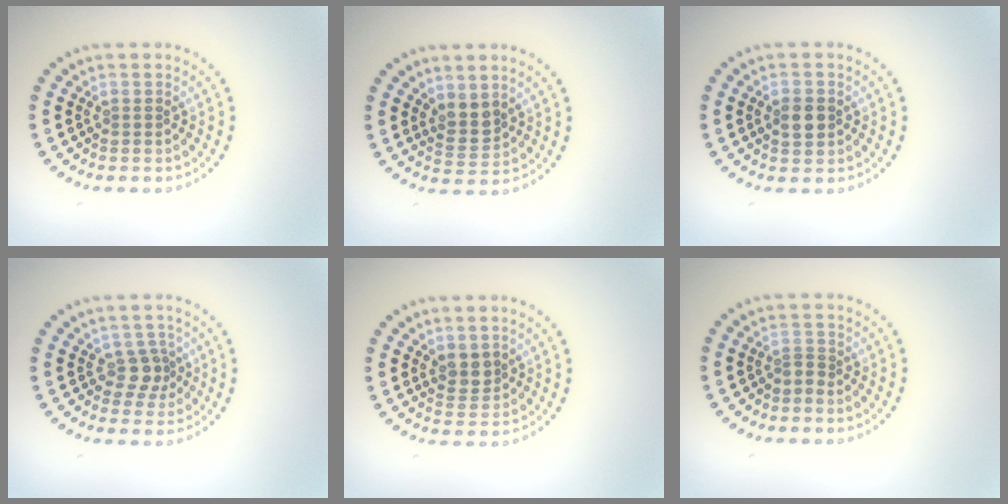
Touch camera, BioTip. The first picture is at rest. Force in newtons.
{"total": 2.2, "press": 1.8, "slide": 1.3}
{"total": 2.7, "press": 2.7, "slide": 0.1}
{"total": 2.1, "press": 1.6, "slide": 1.3}
{"total": 2.0, "press": 1.7, "slide": 0.9}
{"total": 0.8, "press": 0.5, "slide": 0.7}